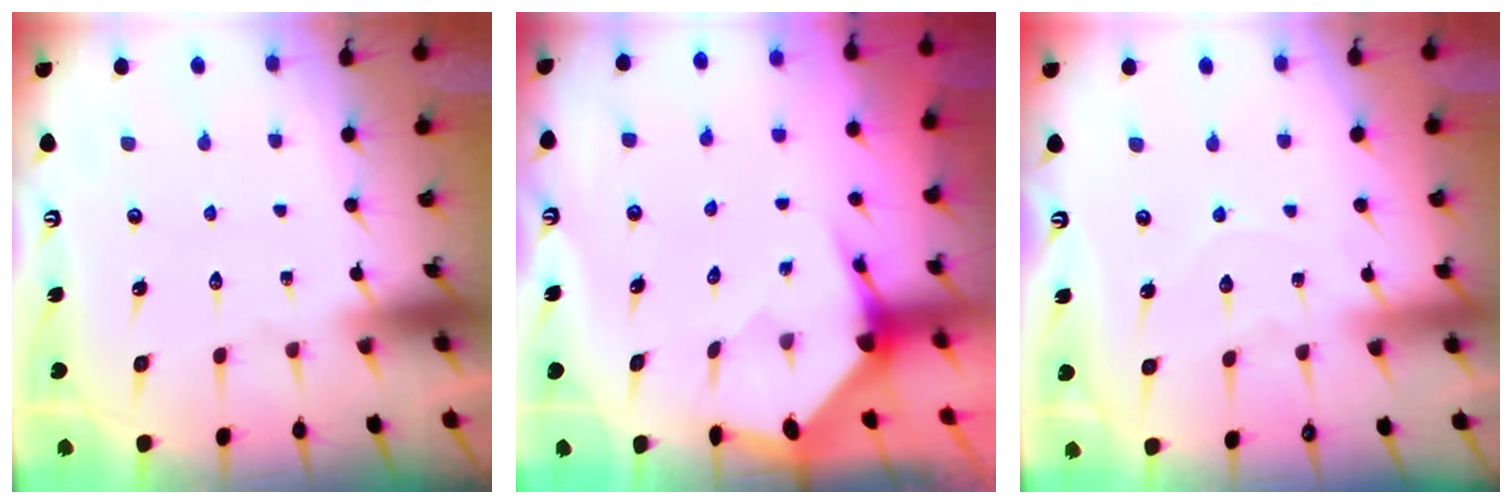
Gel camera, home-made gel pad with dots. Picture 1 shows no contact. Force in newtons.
{"total": 3.7, "press": 3.6, "slide": 0.5}
{"total": 5.3, "press": 5.3, "slide": 0.4}